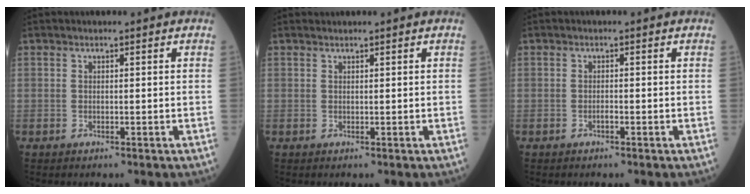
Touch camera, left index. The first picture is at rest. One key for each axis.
{"total": 0.0}
{"total": 0.7, "fx": -0.5, "fy": 0.1, "fz": 0.5, "tx": -0.011, "ty": 0.001, "tz": -0.008}